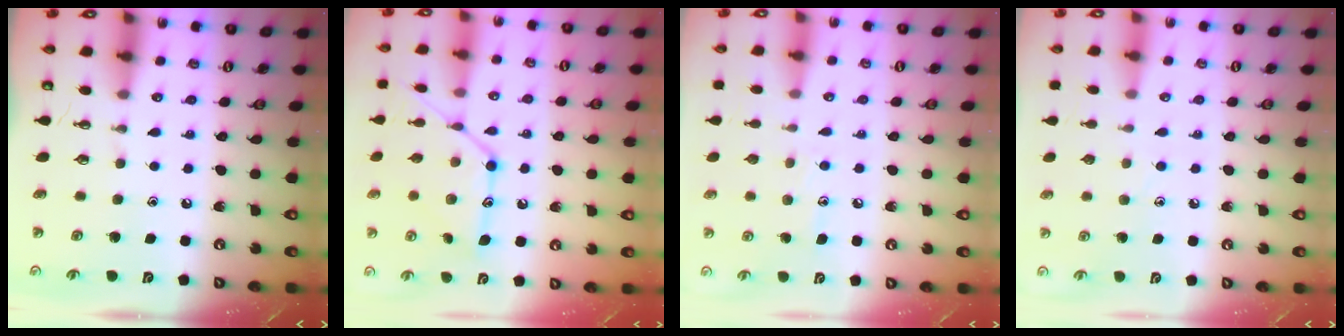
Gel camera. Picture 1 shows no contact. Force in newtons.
{"total": 15.7, "press": 15.6, "slide": 1.1}
{"total": 7.3, "press": 7.3, "slide": 0.0}
{"total": 6.1, "press": 6.1, "slide": 0.7}